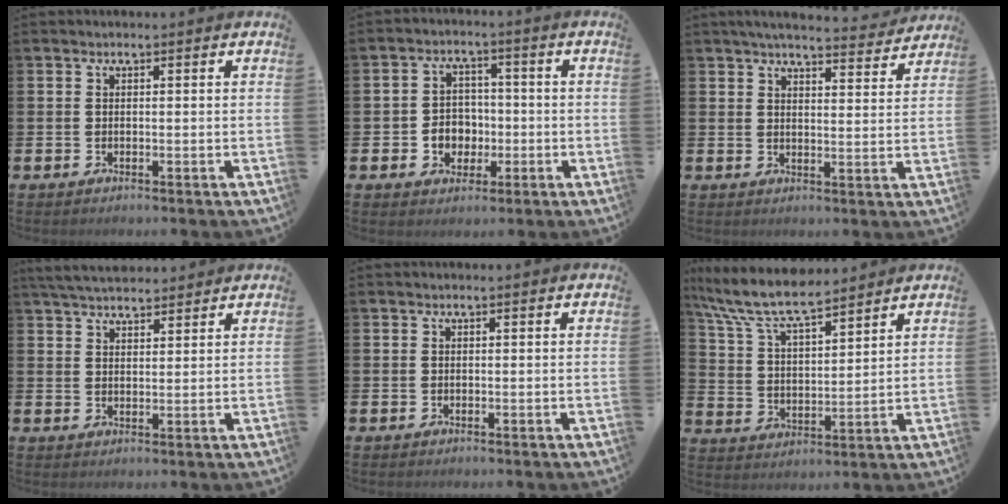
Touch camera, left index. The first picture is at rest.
{"total": 4.2, "force": [-1.3, 3.9, 1.1], "torque": [-0.022, 0.004, -0.031]}
{"total": 5.1, "force": [5.0, 0.4, 1.3], "torque": [-0.027, -0.032, 0.085]}
{"total": 3.8, "force": [3.7, 0.9, 0.7], "torque": [-0.028, -0.013, 0.069]}
{"total": 0.0}
{"total": 8.5, "force": [7.6, 1.5, 3.5], "torque": [-0.100, -0.039, 0.135]}